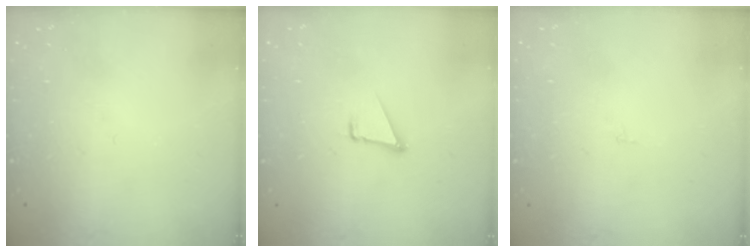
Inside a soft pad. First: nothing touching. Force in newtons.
{"total": 1.6, "press": 1.5, "slide": 0.1}
{"total": 1.6, "press": 1.6, "slide": 0.1}